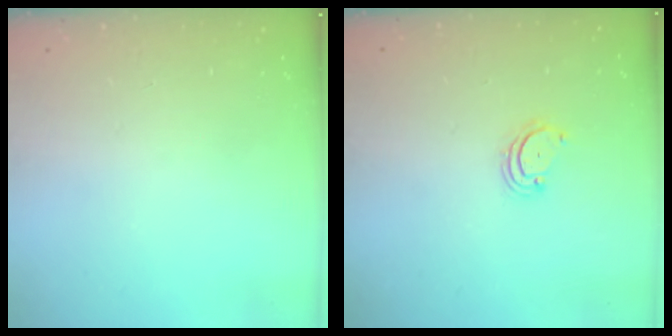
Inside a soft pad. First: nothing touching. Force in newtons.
{"total": 2.9, "press": 2.9, "slide": 0.3}